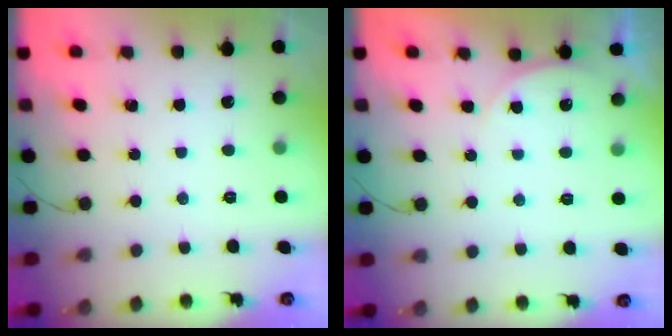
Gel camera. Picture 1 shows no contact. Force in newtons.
{"total": 3.3, "press": 3.3, "slide": 0.4}